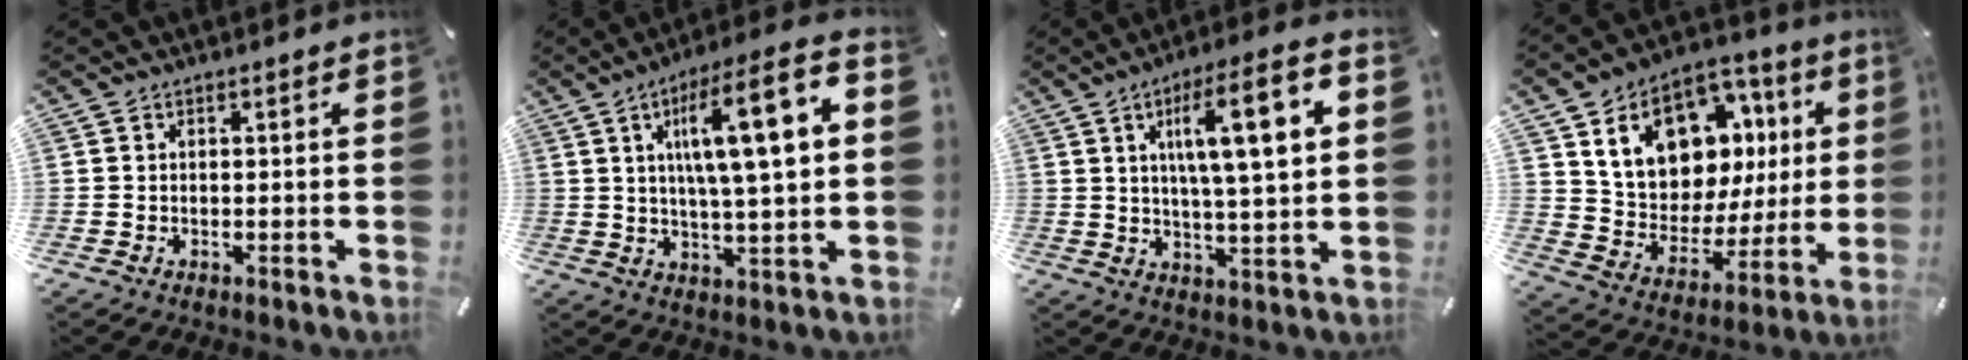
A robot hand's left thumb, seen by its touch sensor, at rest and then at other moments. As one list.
[{"total": 15.9, "force": [4.1, 3.9, 14.8], "torque": [-0.236, -0.004, 0.059]}, {"total": 14.2, "force": [4.5, 3.3, 13.0], "torque": [-0.208, -0.001, 0.067]}, {"total": 18.0, "force": [8.0, 12.9, 9.7], "torque": [-0.166, -0.039, 0.152]}]